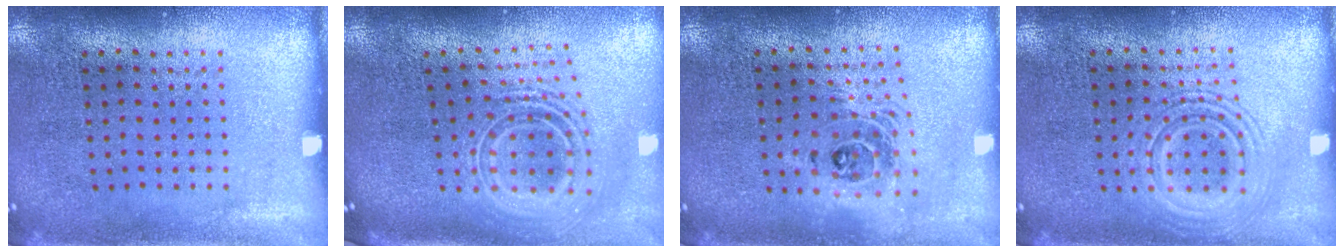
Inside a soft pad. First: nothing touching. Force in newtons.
{"total": 2.7, "press": 1.8, "slide": 1.9}
{"total": 1.7, "press": 1.4, "slide": 0.9}
{"total": 2.6, "press": 2.6, "slide": 0.5}